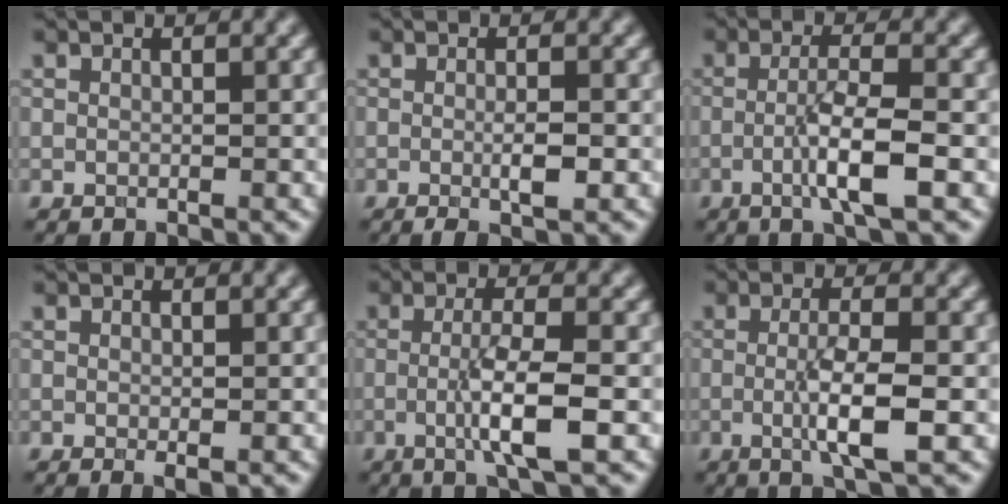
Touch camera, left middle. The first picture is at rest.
{"total": 2.5, "force": [-0.5, 0.3, 2.4], "torque": [-0.040, -0.001, -0.008]}
{"total": 4.6, "force": [-1.2, 0.6, 4.4], "torque": [-0.078, 0.007, -0.030]}
{"total": 0.8, "force": [-0.2, 0.2, 0.7], "torque": [-0.013, -0.003, -0.002]}
{"total": 5.0, "force": [-1.0, 0.8, 4.8], "torque": [-0.084, 0.001, -0.023]}
{"total": 4.6, "force": [-0.8, 0.8, 4.5], "torque": [-0.081, -0.003, -0.016]}